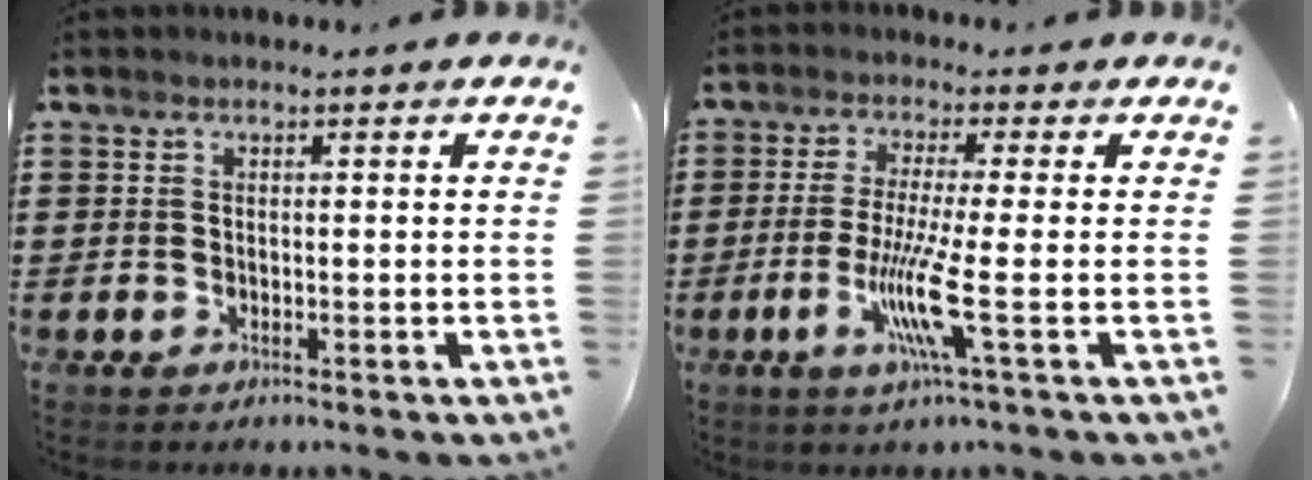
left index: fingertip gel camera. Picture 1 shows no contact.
{"total": 8.5, "force": [-2.6, -0.5, 8.1], "torque": [-0.171, -0.024, -0.055]}